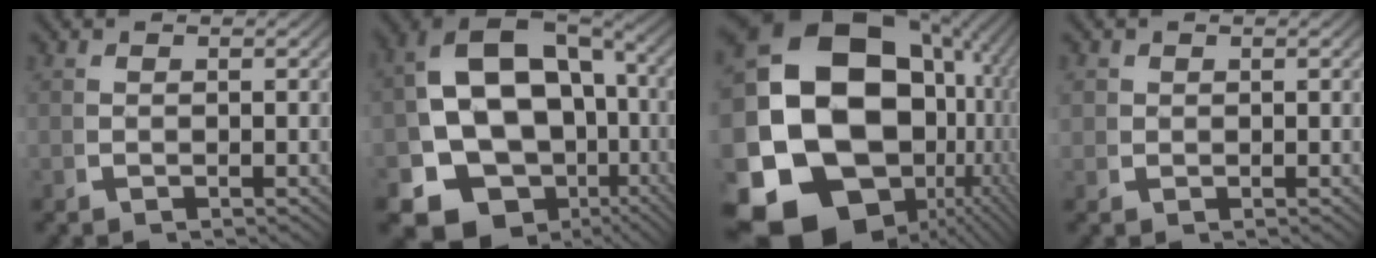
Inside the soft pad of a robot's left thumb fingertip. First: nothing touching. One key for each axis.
{"total": 19.6, "fx": -5.2, "fy": 15.0, "fz": 11.4, "tx": -0.245, "ty": -0.083, "tz": -0.072}
{"total": 29.9, "fx": -1.4, "fy": 21.6, "fz": 20.6, "tx": -0.365, "ty": -0.062, "tz": -0.011}
{"total": 1.5, "fx": 0.5, "fy": 1.4, "fz": 0.3, "tx": -0.012, "ty": -0.009, "tz": 0.010}